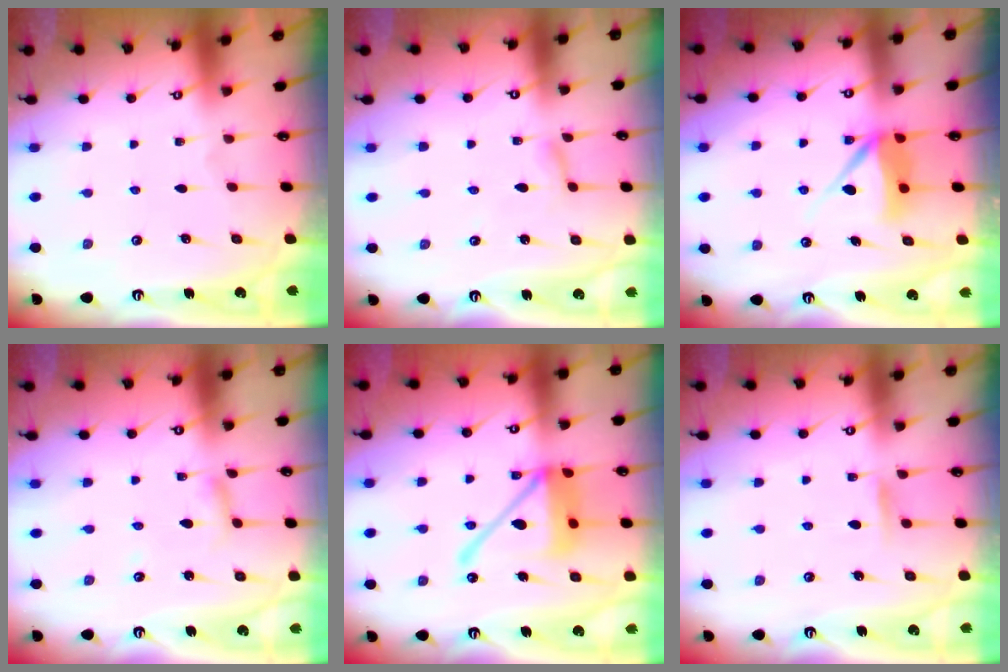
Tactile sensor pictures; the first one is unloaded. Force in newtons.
{"total": 1.9, "press": 1.9, "slide": 0.1}
{"total": 7.9, "press": 7.9, "slide": 0.9}
{"total": 2.7, "press": 2.7, "slide": 0.2}
{"total": 16.3, "press": 16.2, "slide": 2.2}
{"total": 6.2, "press": 6.1, "slide": 0.7}